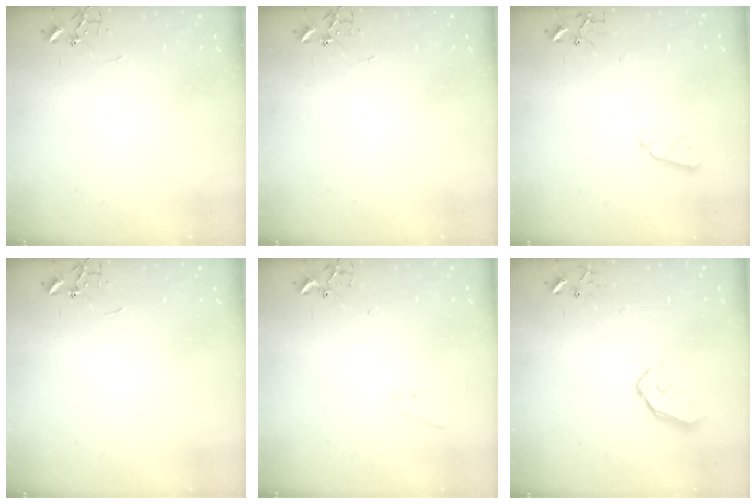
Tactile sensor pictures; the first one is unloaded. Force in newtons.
{"total": 0.0}
{"total": 5.5, "press": 5.5, "slide": 0.4}
{"total": 0.0}
{"total": 5.7, "press": 5.7, "slide": 0.7}
{"total": 9.3, "press": 9.2, "slide": 1.2}